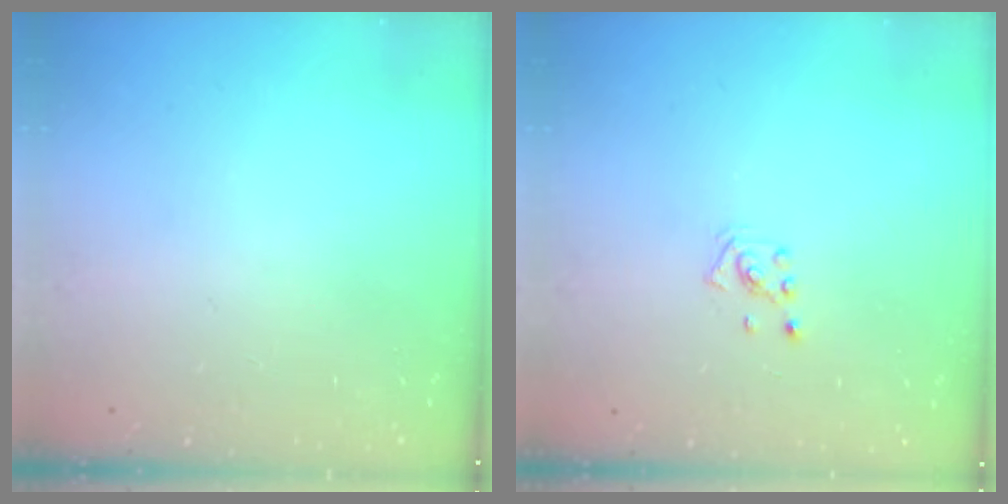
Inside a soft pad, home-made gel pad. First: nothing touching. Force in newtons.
{"total": 2.0, "press": 2.0, "slide": 0.6}